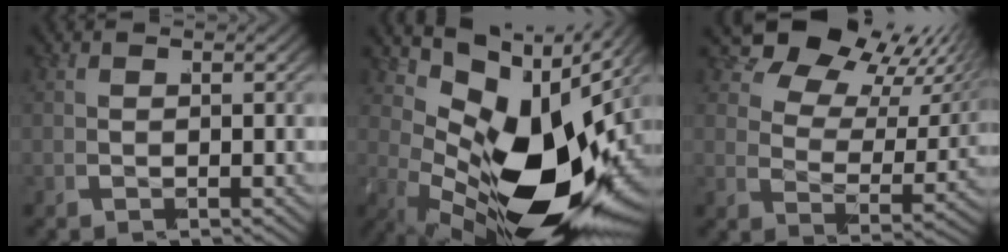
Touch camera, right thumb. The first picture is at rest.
{"total": 18.6, "force": [-0.8, 10.4, 15.4], "torque": [-0.250, -0.037, 0.002]}
{"total": 7.7, "force": [5.5, 3.4, 4.1], "torque": [-0.069, 0.016, 0.078]}